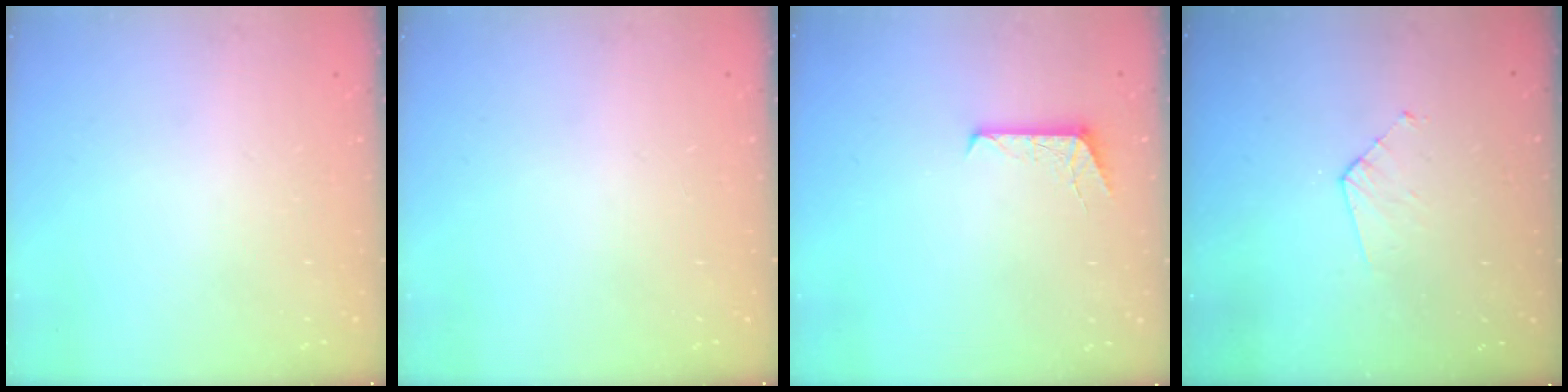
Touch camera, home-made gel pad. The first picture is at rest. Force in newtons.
{"total": 0.0}
{"total": 6.1, "press": 6.1, "slide": 0.6}
{"total": 3.9, "press": 3.9, "slide": 0.3}